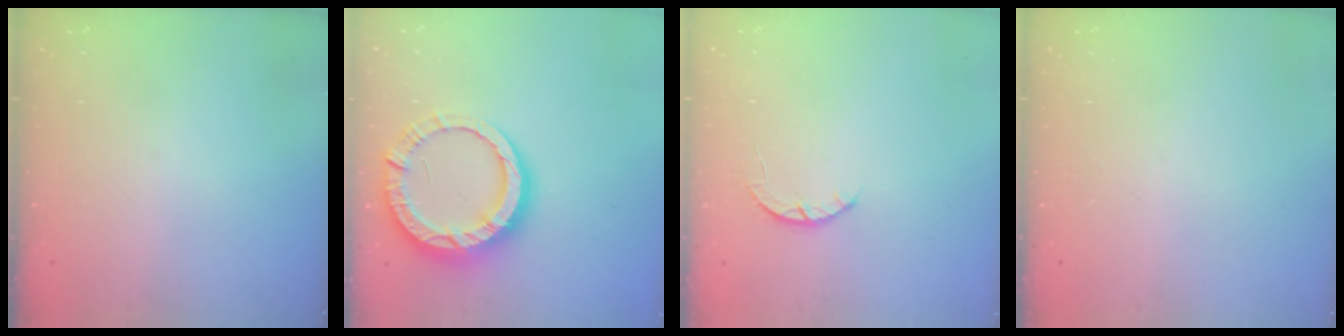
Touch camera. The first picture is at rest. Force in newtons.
{"total": 13.9, "press": 13.8, "slide": 1.5}
{"total": 2.6, "press": 2.5, "slide": 0.4}
{"total": 0.0}